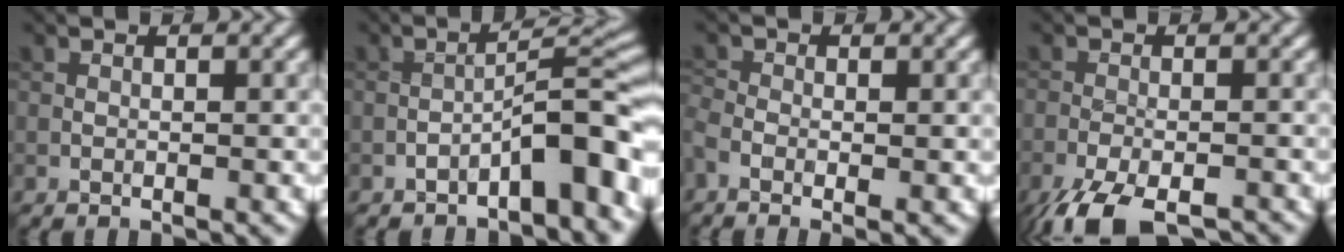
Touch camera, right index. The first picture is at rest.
{"total": 5.6, "force": [-3.3, 1.1, 4.5], "torque": [-0.065, 0.028, -0.051]}
{"total": 2.3, "force": [-1.0, 1.0, 1.8], "torque": [-0.045, -0.008, -0.018]}
{"total": 7.6, "force": [-5.8, 2.2, 4.3], "torque": [-0.078, -0.034, -0.095]}